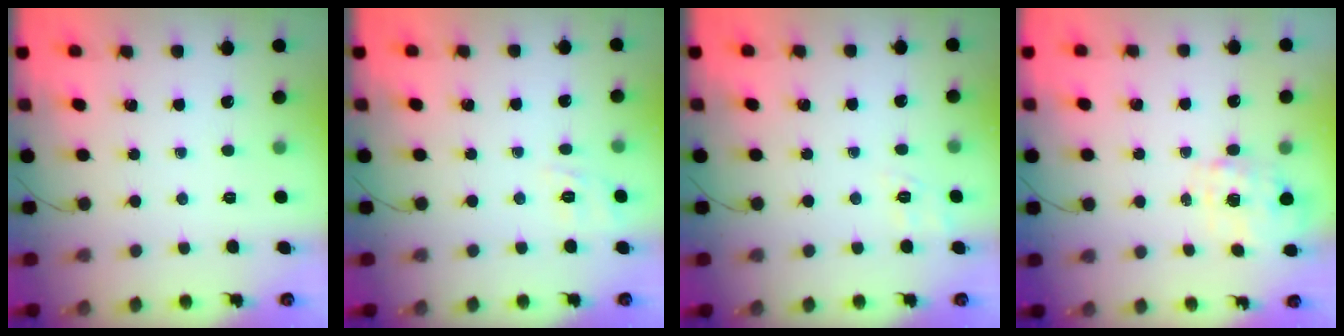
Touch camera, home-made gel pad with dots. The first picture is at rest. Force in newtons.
{"total": 2.1, "press": 0.8, "slide": 1.9}
{"total": 4.4, "press": 3.8, "slide": 2.2}
{"total": 2.3, "press": 2.2, "slide": 0.6}